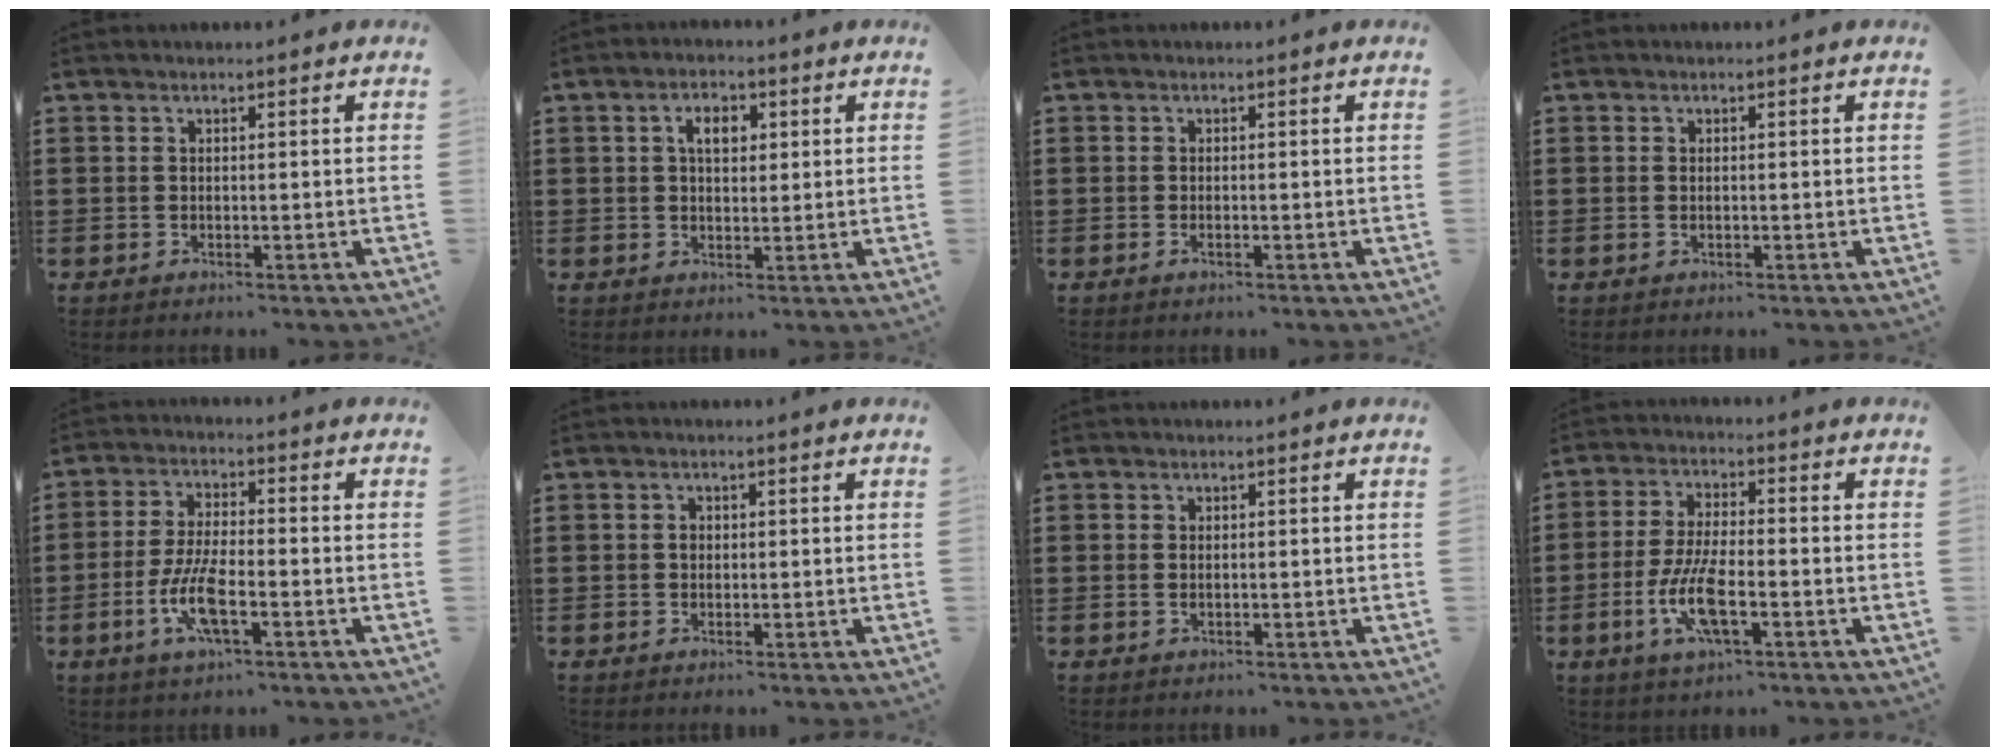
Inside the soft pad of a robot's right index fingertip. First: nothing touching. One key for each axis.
{"total": 3.6, "fx": 0.9, "fy": 2.2, "fz": 2.7, "tx": -0.053, "ty": 0.009, "tz": 0.012}
{"total": 0.6, "fx": -0.2, "fy": 0.2, "fz": 0.5, "tx": -0.011, "ty": -0.005, "tz": -0.004}
{"total": 0.7, "fx": 0.0, "fy": 0.3, "fz": 0.6, "tx": -0.014, "ty": -0.001, "tz": 0.000}
{"total": 7.6, "fx": -2.7, "fy": 2.1, "fz": 6.7, "tx": -0.150, "ty": -0.016, "tz": -0.053}
{"total": 1.0, "fx": 0.1, "fy": 0.8, "fz": 0.5, "tx": -0.013, "ty": 0.004, "tz": 0.001}
{"total": 0.9, "fx": 0.0, "fy": 0.4, "fz": 0.8, "tx": -0.018, "ty": 0.001, "tz": -0.001}
{"total": 8.3, "fx": -2.8, "fy": 2.5, "fz": 7.4, "tx": -0.167, "ty": -0.019, "tz": -0.054}